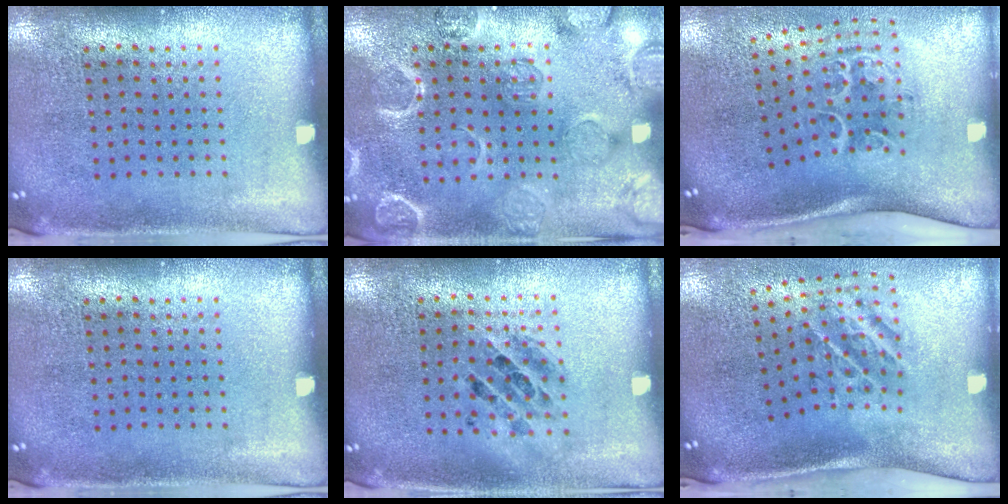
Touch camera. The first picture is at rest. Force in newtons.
{"total": 2.4, "press": 2.4, "slide": 0.4}
{"total": 2.0, "press": 1.4, "slide": 1.4}
{"total": 0.0}
{"total": 1.3, "press": 1.1, "slide": 0.5}
{"total": 2.4, "press": 1.4, "slide": 2.0}